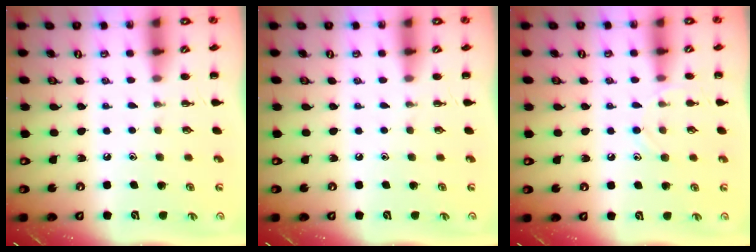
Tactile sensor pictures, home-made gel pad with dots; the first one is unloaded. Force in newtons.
{"total": 0.0}
{"total": 8.8, "press": 8.5, "slide": 2.3}